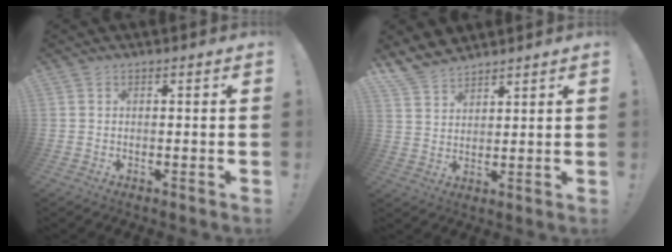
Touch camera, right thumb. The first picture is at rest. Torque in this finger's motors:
{"motor_torque": [0.40, 2.30, 0.25, 0.11, 0.28]}